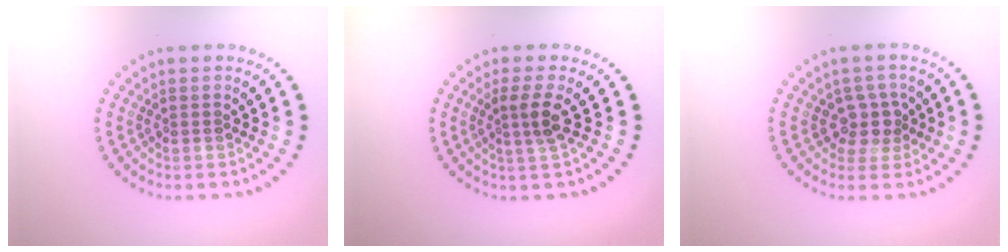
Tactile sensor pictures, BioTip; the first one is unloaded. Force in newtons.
{"total": 2.3, "press": 1.8, "slide": 1.5}
{"total": 2.3, "press": 2.0, "slide": 1.2}